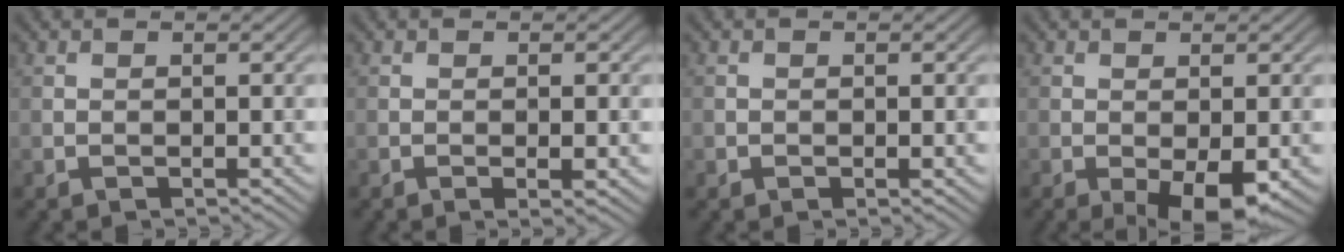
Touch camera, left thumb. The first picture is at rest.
{"total": 1.6, "force": [-0.4, 0.2, 1.5], "torque": [-0.027, -0.001, -0.006]}
{"total": 0.8, "force": [-0.2, 0.6, 0.5], "torque": [-0.006, -0.004, -0.003]}
{"total": 5.6, "force": [-2.3, 2.0, 4.8], "torque": [-0.077, -0.006, -0.034]}